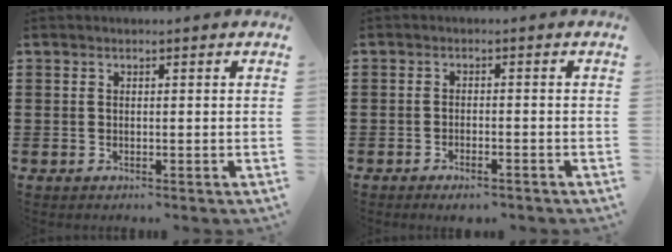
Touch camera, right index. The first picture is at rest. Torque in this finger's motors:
{"motor_torque": [0.59, -0.54, 0.10, 0.00]}